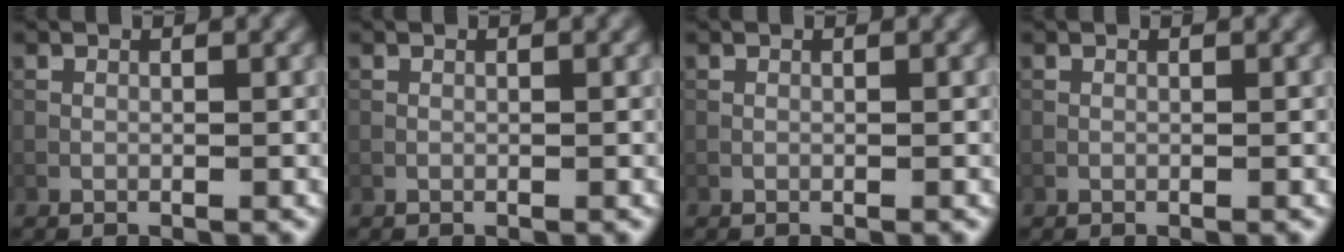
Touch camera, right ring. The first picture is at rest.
{"total": 0.0}
{"total": 0.0}
{"total": 0.0}